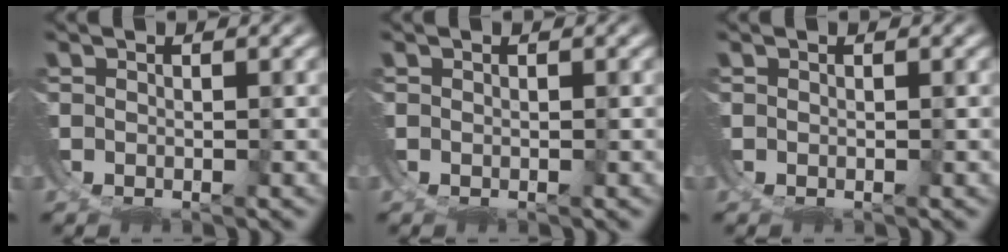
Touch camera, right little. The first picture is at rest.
{"total": 0.0}
{"total": 0.0}